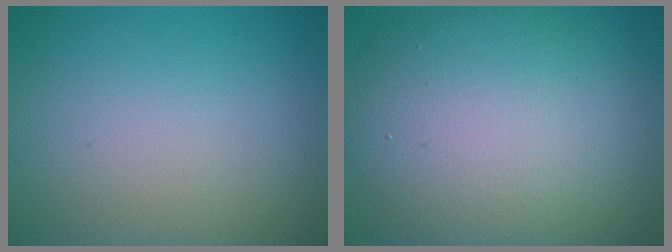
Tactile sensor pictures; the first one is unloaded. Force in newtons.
{"total": 13.6, "press": 13.6, "slide": 0.6}